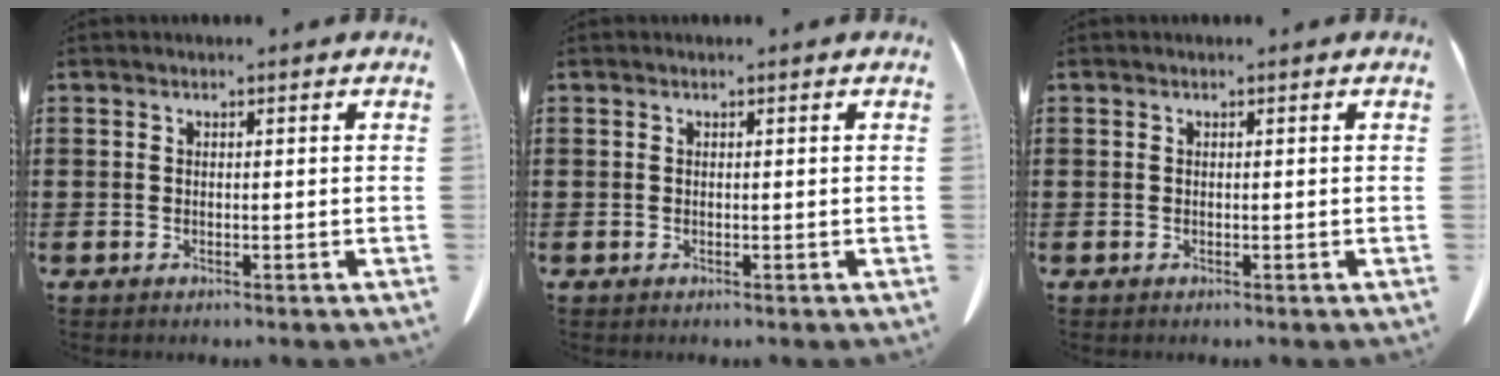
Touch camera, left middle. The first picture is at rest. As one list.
[{"total": 0.0}, {"total": 0.0}]